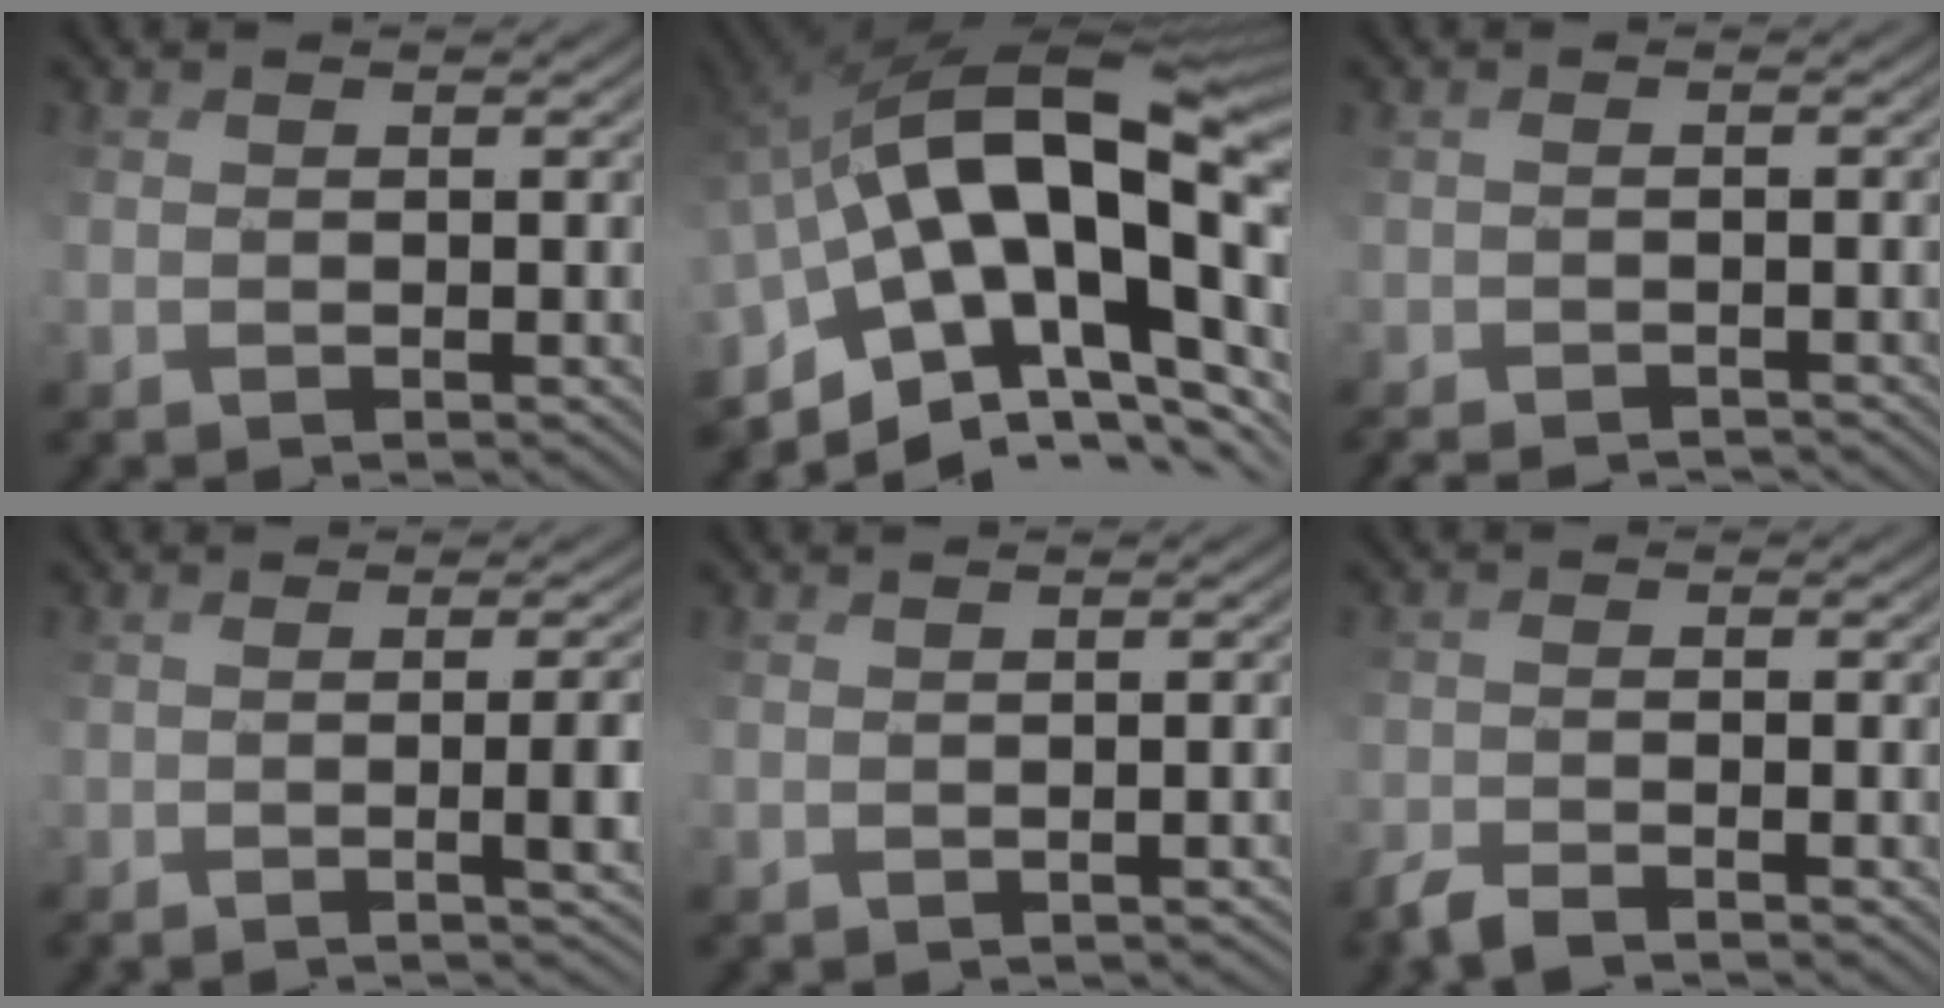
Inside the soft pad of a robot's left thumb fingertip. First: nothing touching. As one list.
[{"total": 19.0, "force": [0.5, 7.7, 17.3], "torque": [-0.310, 0.007, 0.020]}, {"total": 3.3, "force": [-3.0, 0.2, 1.3], "torque": [-0.018, -0.002, -0.040]}, {"total": 4.7, "force": [-1.2, 0.2, 4.6], "torque": [-0.046, 0.004, -0.009]}, {"total": 1.9, "force": [-1.4, 0.6, 1.2], "torque": [-0.007, 0.001, -0.006]}, {"total": 3.5, "force": [-3.0, -0.1, 1.8], "torque": [-0.034, 0.002, -0.056]}]